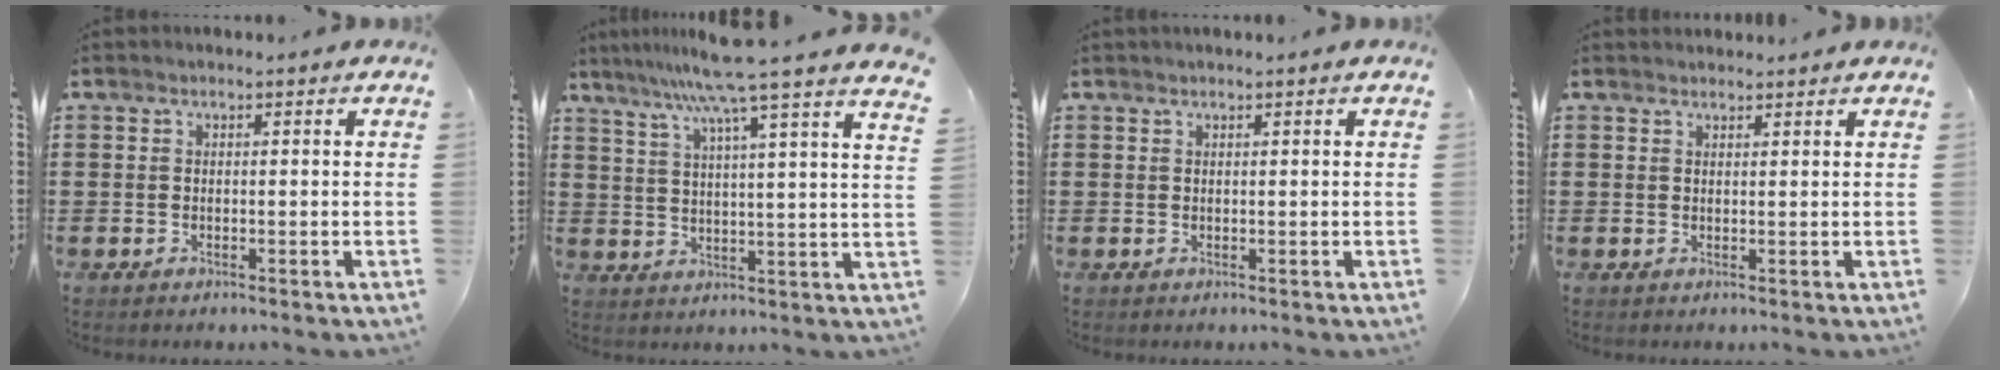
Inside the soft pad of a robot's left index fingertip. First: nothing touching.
{"total": 8.9, "force": [7.2, -1.7, 4.8], "torque": [-0.112, -0.041, 0.117]}
{"total": 0.5, "force": [0.4, -0.1, 0.3], "torque": [-0.006, -0.001, 0.009]}
{"total": 1.3, "force": [1.3, 0.2, 0.1], "torque": [-0.004, 0.001, 0.025]}